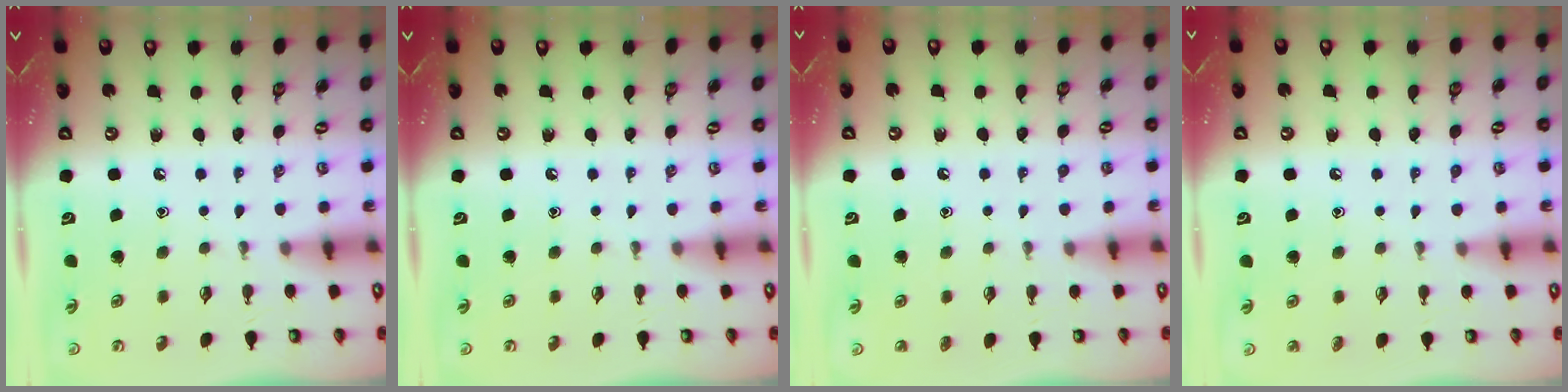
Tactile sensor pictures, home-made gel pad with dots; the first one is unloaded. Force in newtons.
{"total": 0.0}
{"total": 0.8, "press": 0.8, "slide": 0.1}
{"total": 3.3, "press": 3.3, "slide": 0.4}